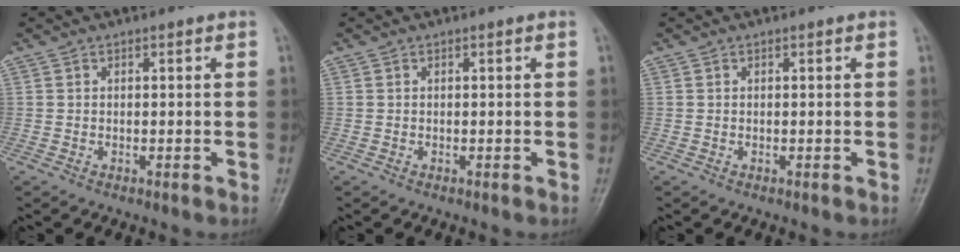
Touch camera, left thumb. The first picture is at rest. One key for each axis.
{"total": 0.0}
{"total": 0.0}